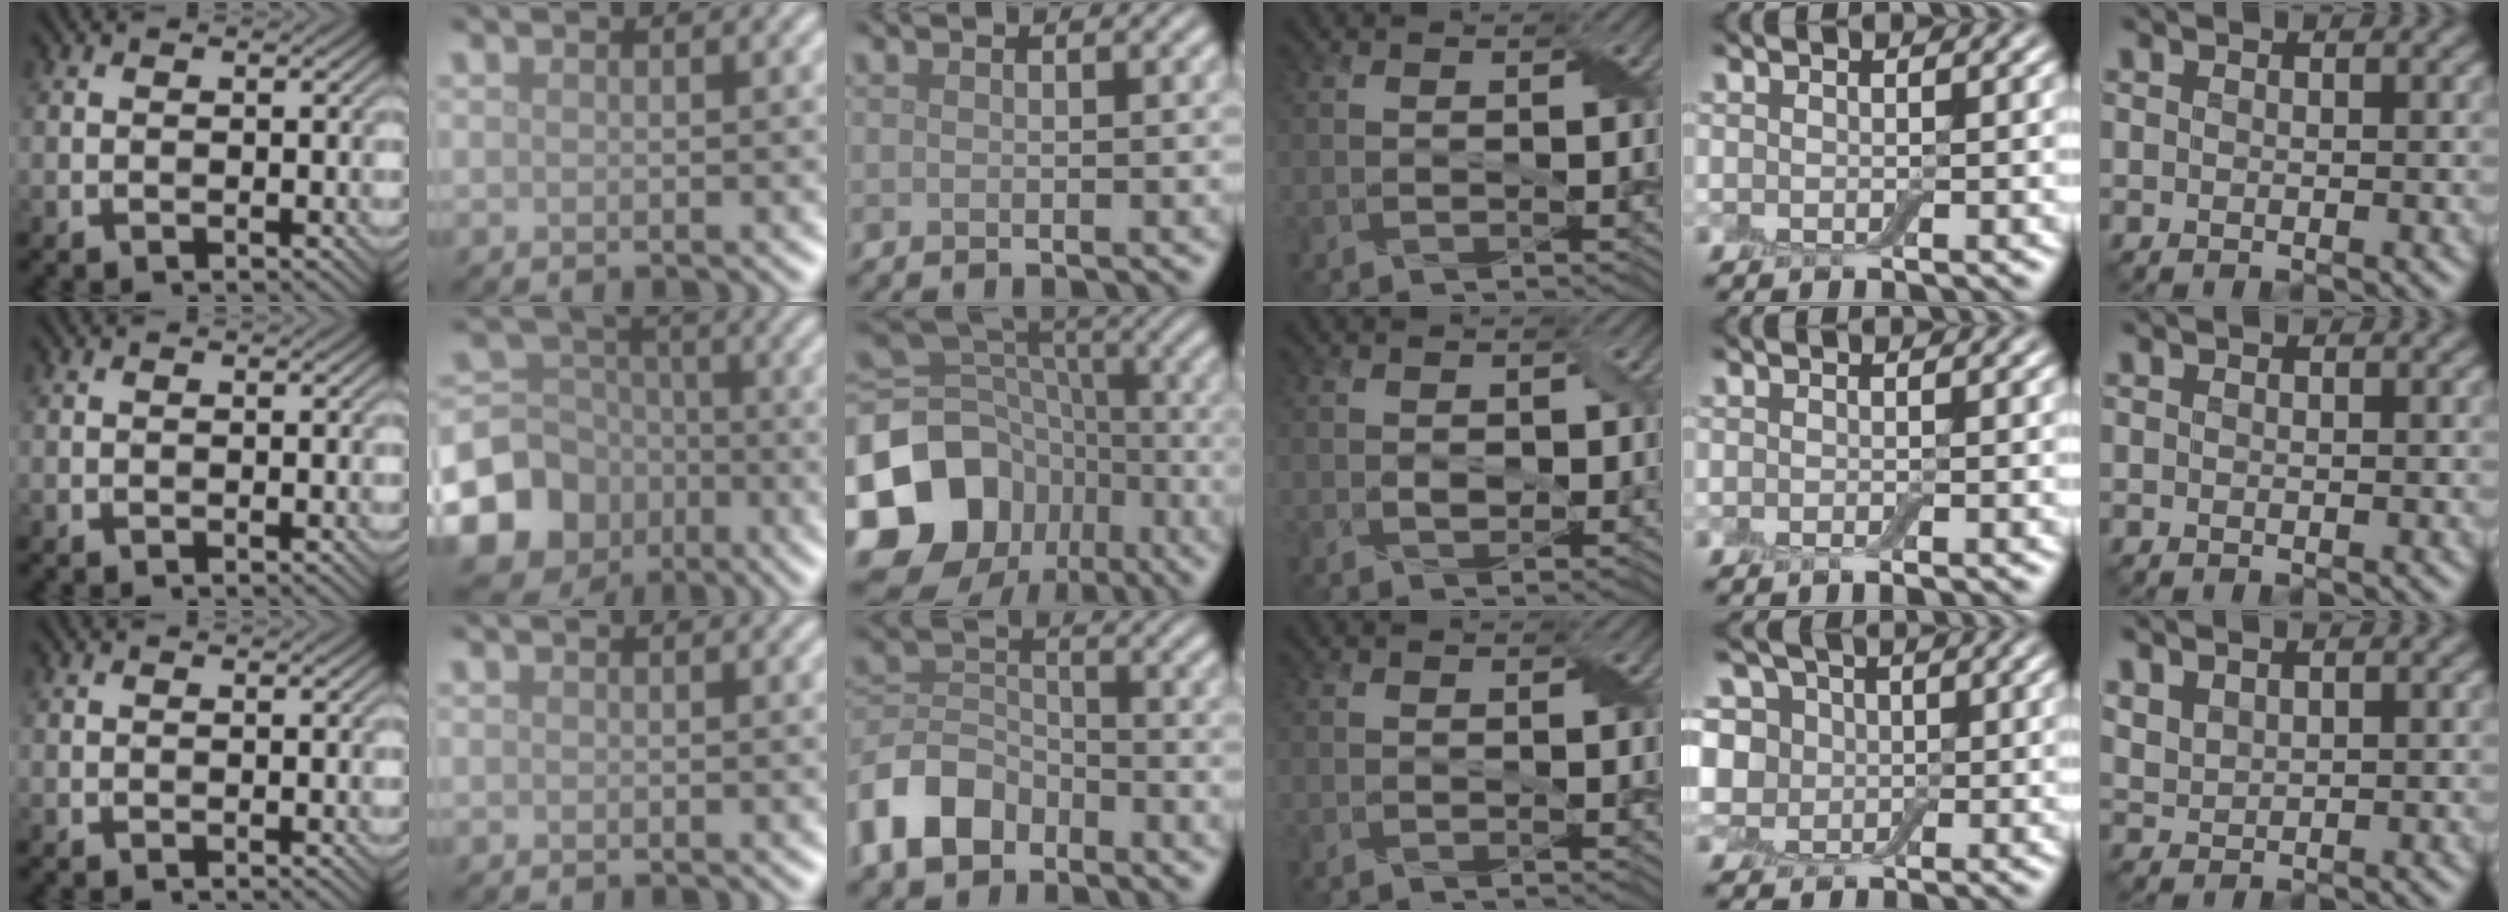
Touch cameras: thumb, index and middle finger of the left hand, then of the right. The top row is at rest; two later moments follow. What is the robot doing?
{"motion": "fold", "object": "aluminum foil"}